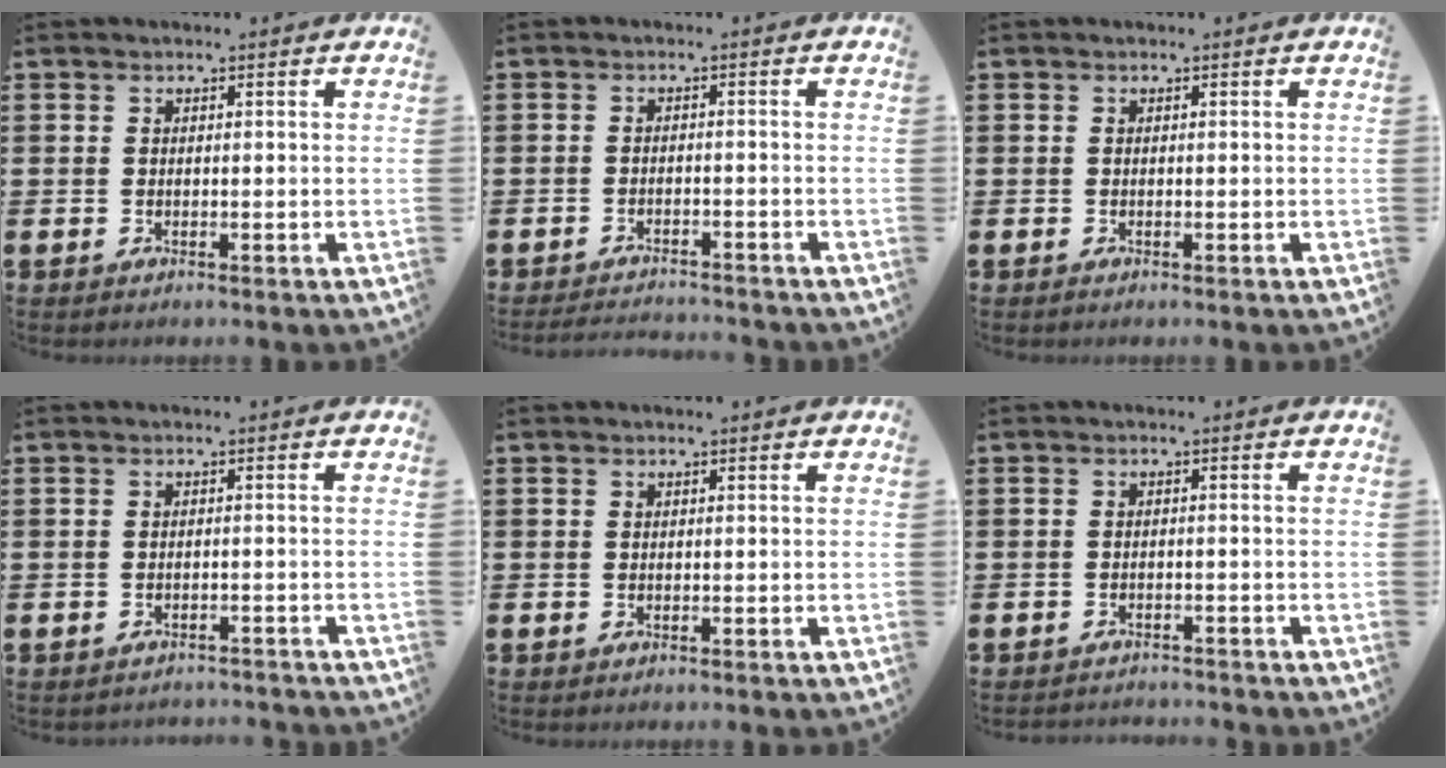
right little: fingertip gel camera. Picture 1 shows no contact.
{"total": 1.9, "force": [-1.9, -0.1, 0.1], "torque": [-0.004, 0.003, -0.039]}
{"total": 0.0}
{"total": 1.0, "force": [-1.0, 0.0, -0.1], "torque": [-0.002, 0.002, -0.021]}
{"total": 0.0}
{"total": 1.1, "force": [-1.1, 0.0, -0.1], "torque": [-0.001, 0.003, -0.024]}